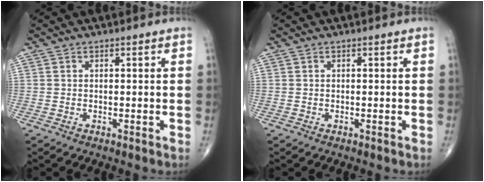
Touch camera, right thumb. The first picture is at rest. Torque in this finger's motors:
{"motor_torque": [-0.02, 0.02, -0.05, 0.05, 0.00]}